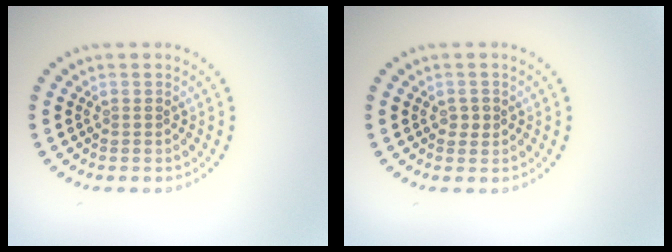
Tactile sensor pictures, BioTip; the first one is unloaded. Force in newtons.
{"total": 1.1, "press": 1.0, "slide": 0.3}